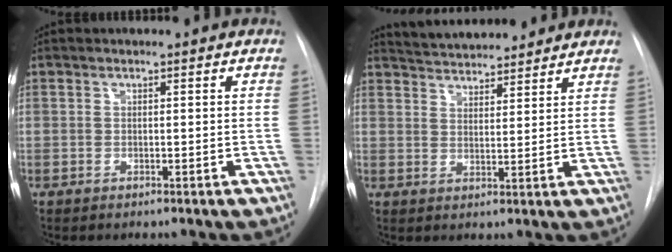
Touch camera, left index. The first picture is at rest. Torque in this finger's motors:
{"motor_torque": [0.02, -0.50, 0.21, 0.04]}